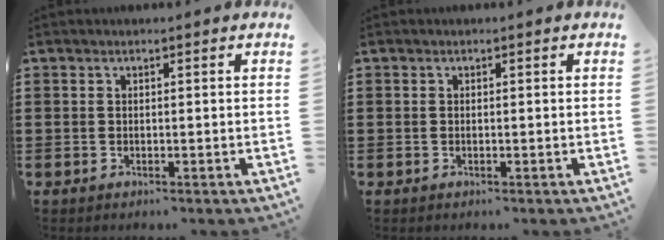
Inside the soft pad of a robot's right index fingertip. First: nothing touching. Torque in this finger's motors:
{"motor_torque": [-0.01, 2.13, 0.01, 0.00]}